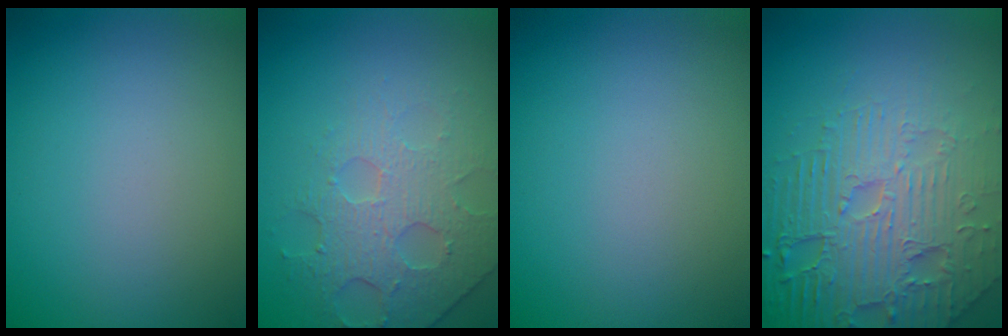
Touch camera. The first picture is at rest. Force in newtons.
{"total": 4.0, "press": 3.8, "slide": 1.2}
{"total": 0.0}
{"total": 8.1, "press": 5.9, "slide": 5.5}